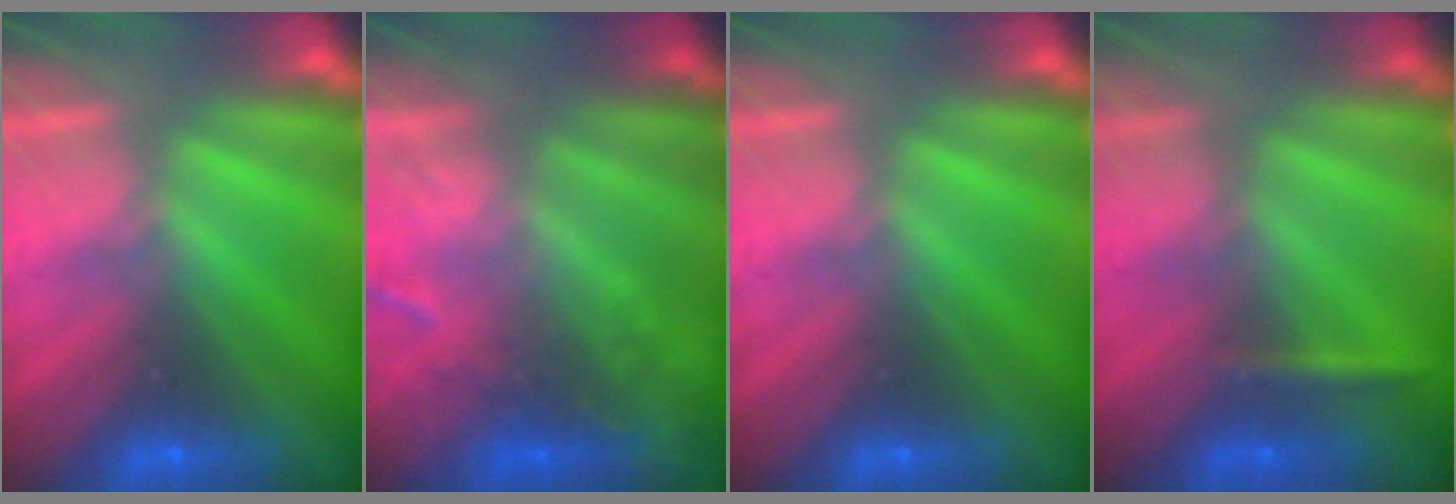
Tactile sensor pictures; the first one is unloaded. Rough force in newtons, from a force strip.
{"total": 2.1}
{"total": 0.0}
{"total": 2.3}